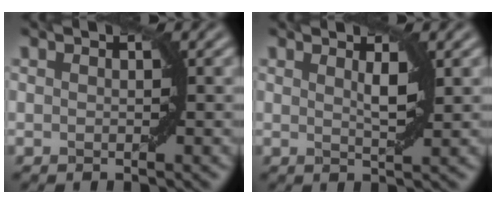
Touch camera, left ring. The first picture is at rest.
{"total": 1.5, "force": [0.8, 0.2, 1.3], "torque": [-0.020, -0.004, 0.013]}